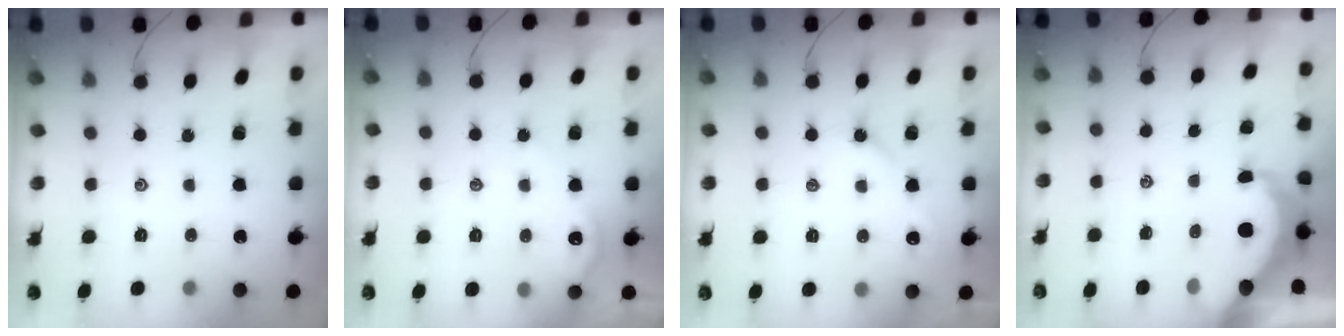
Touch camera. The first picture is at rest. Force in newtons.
{"total": 2.8, "press": 2.8, "slide": 0.3}
{"total": 3.8, "press": 3.8, "slide": 0.5}
{"total": 5.6, "press": 5.5, "slide": 0.8}